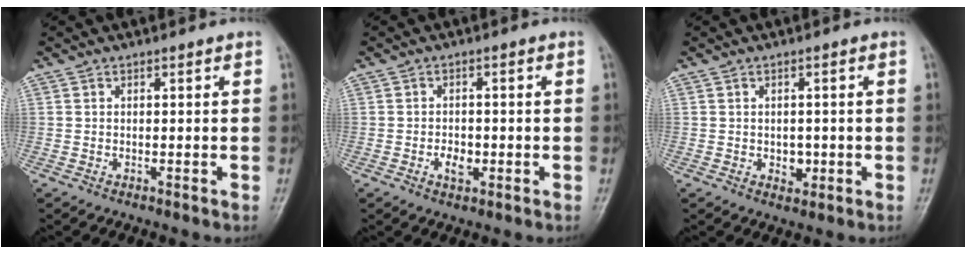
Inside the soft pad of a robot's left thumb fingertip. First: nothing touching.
{"total": 3.1, "force": [-1.0, 2.1, 2.2], "torque": [-0.029, 0.004, -0.016]}
{"total": 2.8, "force": [-0.4, 2.1, 1.7], "torque": [-0.011, 0.001, -0.002]}